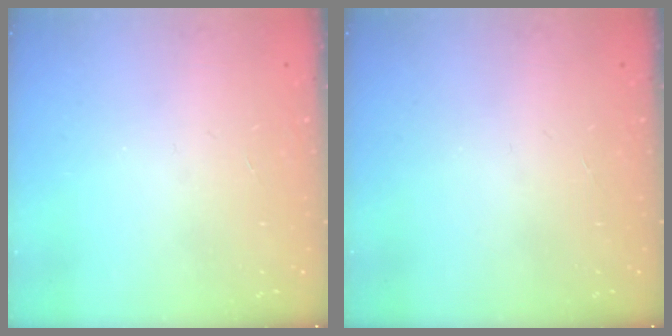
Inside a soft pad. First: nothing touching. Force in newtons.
{"total": 0.0}